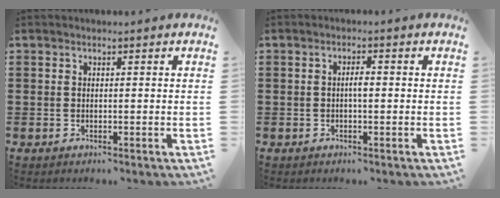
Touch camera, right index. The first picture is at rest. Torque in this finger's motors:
{"motor_torque": [0.39, -0.46, 0.06, 0.07]}